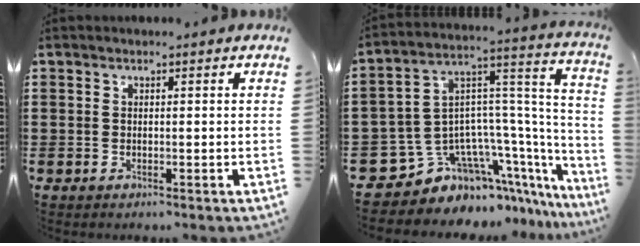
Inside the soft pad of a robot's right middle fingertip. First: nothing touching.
{"total": 8.9, "force": [-6.3, 5.8, 2.5], "torque": [-0.088, -0.022, -0.122]}